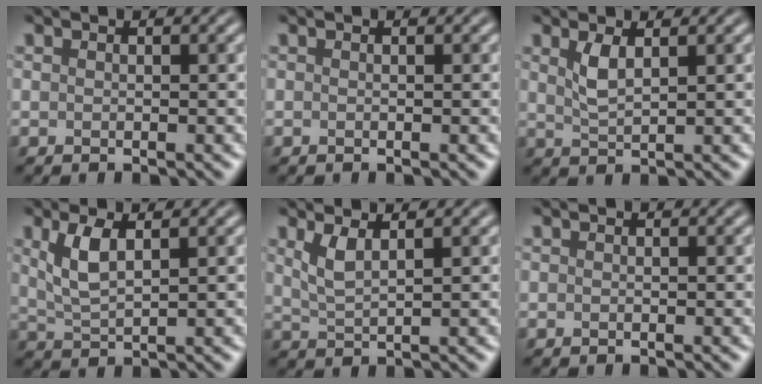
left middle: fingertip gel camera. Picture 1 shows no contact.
{"total": 0.0}
{"total": 2.2, "force": [1.1, 0.7, 1.7], "torque": [-0.040, -0.002, 0.025]}
{"total": 3.4, "force": [1.4, 1.3, 2.8], "torque": [-0.064, -0.001, 0.030]}
{"total": 2.3, "force": [1.2, 0.7, 1.8], "torque": [-0.041, -0.006, 0.029]}
{"total": 0.0}